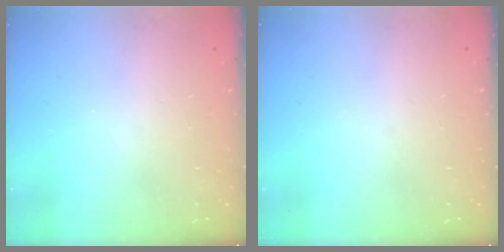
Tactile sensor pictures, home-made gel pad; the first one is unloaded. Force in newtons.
{"total": 0.0}